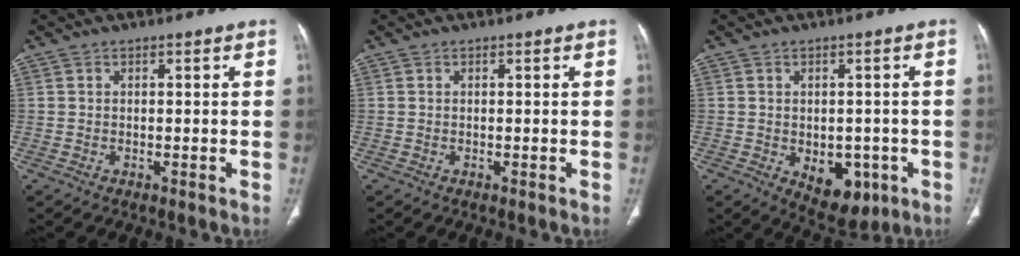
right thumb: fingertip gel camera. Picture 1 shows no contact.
{"total": 0.0}
{"total": 8.4, "force": [-2.6, 5.4, 5.9], "torque": [-0.047, 0.004, -0.019]}